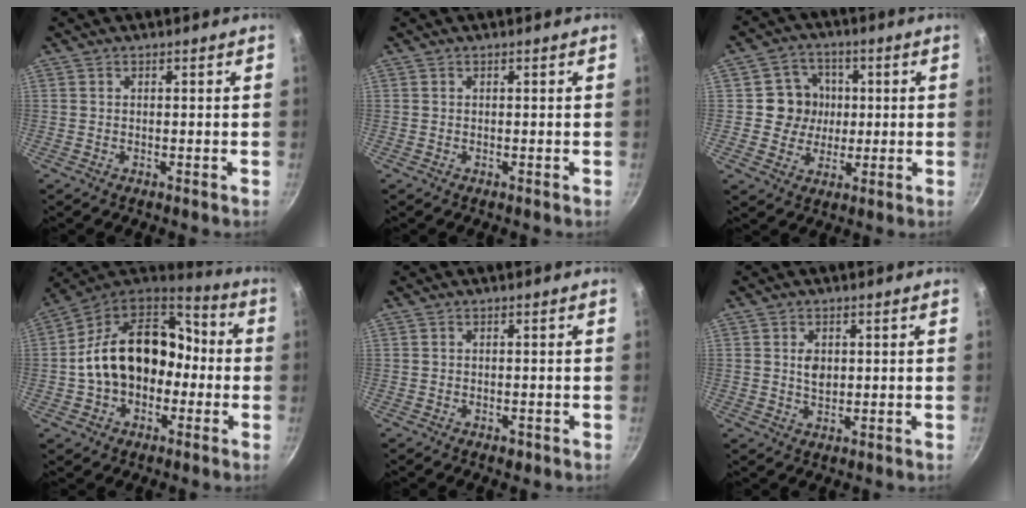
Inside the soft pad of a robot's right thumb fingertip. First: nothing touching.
{"total": 0.0}
{"total": 8.6, "force": [0.5, 8.2, 2.6], "torque": [0.005, 0.013, 0.005]}
{"total": 20.1, "force": [-1.8, 13.9, 14.4], "torque": [-0.206, 0.049, -0.035]}
{"total": 1.1, "force": [-0.6, 0.6, 0.7], "torque": [-0.006, 0.001, -0.007]}
{"total": 3.2, "force": [0.6, 2.1, 2.3], "torque": [-0.029, -0.004, 0.014]}